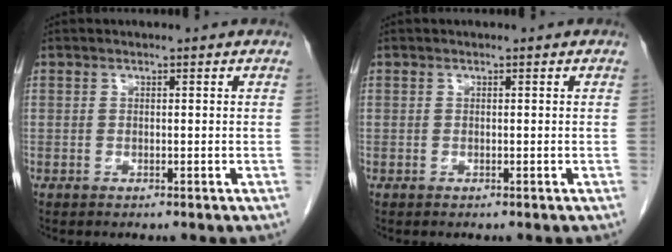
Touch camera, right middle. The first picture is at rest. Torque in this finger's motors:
{"motor_torque": [-0.25, -0.07, -0.02, 0.01]}